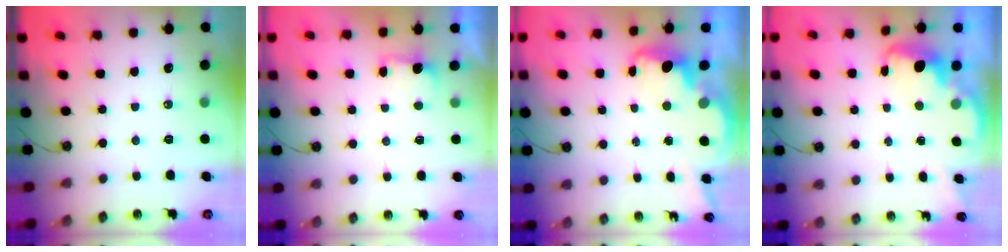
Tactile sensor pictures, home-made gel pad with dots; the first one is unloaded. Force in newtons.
{"total": 2.3, "press": 2.1, "slide": 1.0}
{"total": 3.8, "press": 3.8, "slide": 0.7}
{"total": 2.8, "press": 2.7, "slide": 0.8}